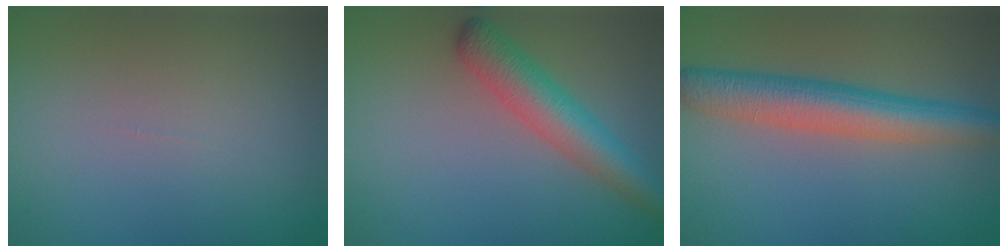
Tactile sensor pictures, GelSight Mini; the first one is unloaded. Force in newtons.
{"total": 4.7, "press": 4.7, "slide": 0.2}
{"total": 5.9, "press": 5.9, "slide": 0.1}